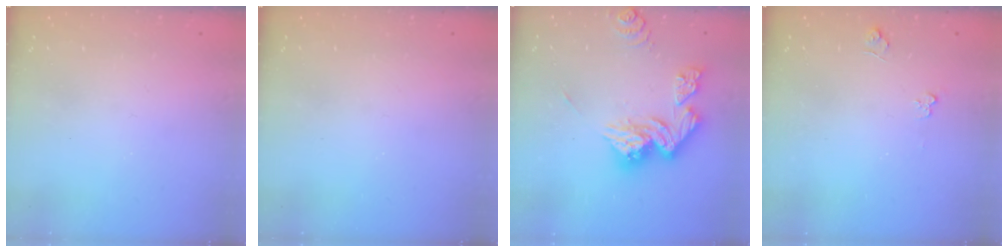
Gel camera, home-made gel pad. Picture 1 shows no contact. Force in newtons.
{"total": 0.0}
{"total": 14.6, "press": 14.5, "slide": 1.5}
{"total": 3.6, "press": 3.6, "slide": 0.4}